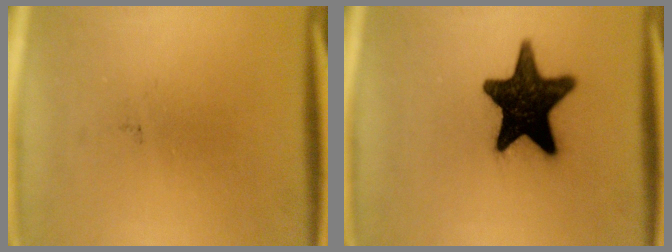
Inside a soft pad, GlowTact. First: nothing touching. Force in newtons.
{"total": 16.6}